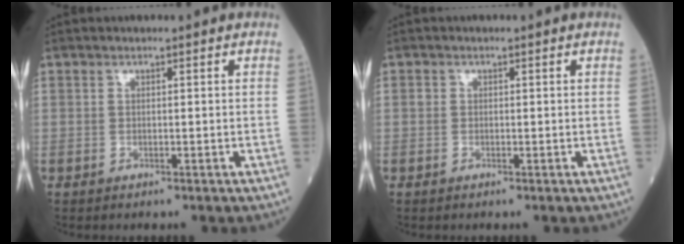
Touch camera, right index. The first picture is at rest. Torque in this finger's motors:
{"motor_torque": [0.05, 0.00, -0.03, 0.00]}